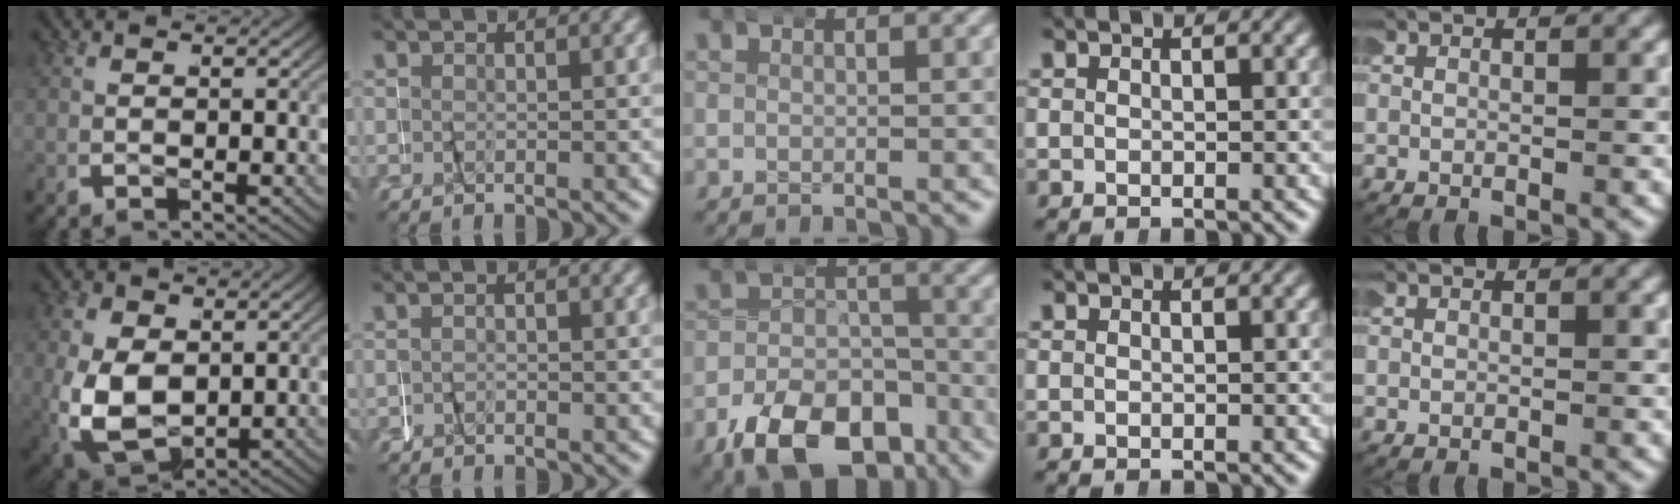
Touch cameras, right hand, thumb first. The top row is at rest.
{"thumb": {"total": 10.9, "force": [-2.0, 8.5, 6.5], "torque": [-0.182, -0.058, -0.012]}, "index": {"total": 0.6, "force": [-0.5, 0.3, -0.2], "torque": [-0.006, 0.001, -0.011]}, "middle": {"total": 10.5, "force": [-7.3, 5.7, 5.0], "torque": [-0.063, -0.027, -0.112]}}